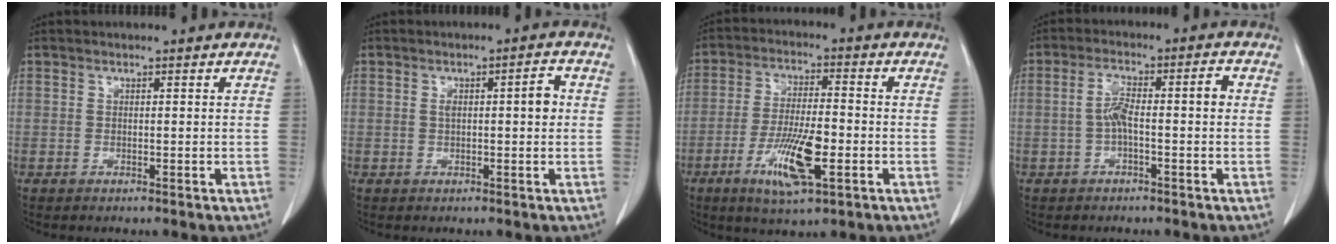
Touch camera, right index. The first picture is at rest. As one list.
[{"total": 4.0, "force": [0.6, 1.0, 3.8], "torque": [-0.061, 0.015, 0.009]}, {"total": 10.1, "force": [-3.7, 2.0, 9.2], "torque": [-0.176, -0.010, -0.064]}, {"total": 5.8, "force": [-0.4, 1.2, 5.6], "torque": [-0.108, 0.027, -0.007]}]